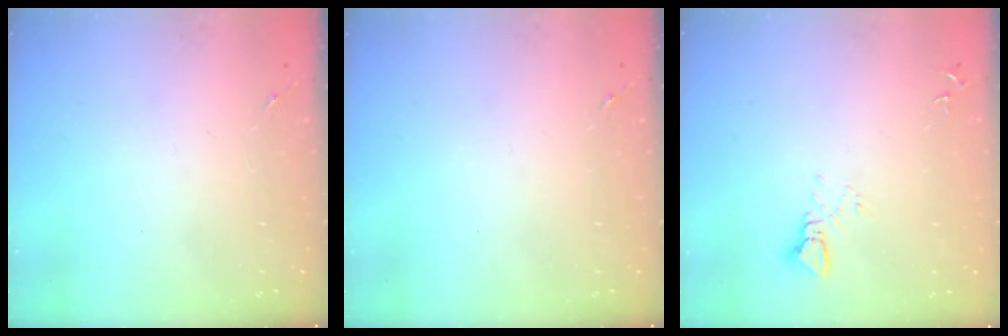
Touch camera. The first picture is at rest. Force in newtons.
{"total": 0.0}
{"total": 2.7, "press": 2.7, "slide": 0.1}